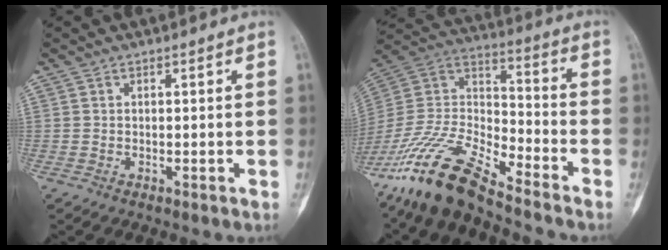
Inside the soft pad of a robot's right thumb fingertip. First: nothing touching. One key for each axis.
{"total": 17.5, "fx": -14.3, "fy": 4.0, "fz": 9.2, "tx": -0.179, "ty": 0.071, "tz": -0.281}